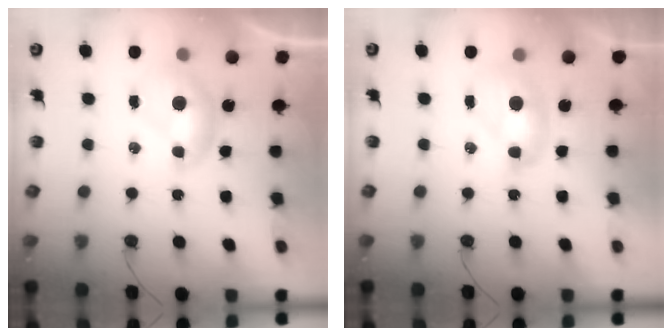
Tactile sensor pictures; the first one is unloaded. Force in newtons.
{"total": 2.0, "press": 2.0, "slide": 0.2}